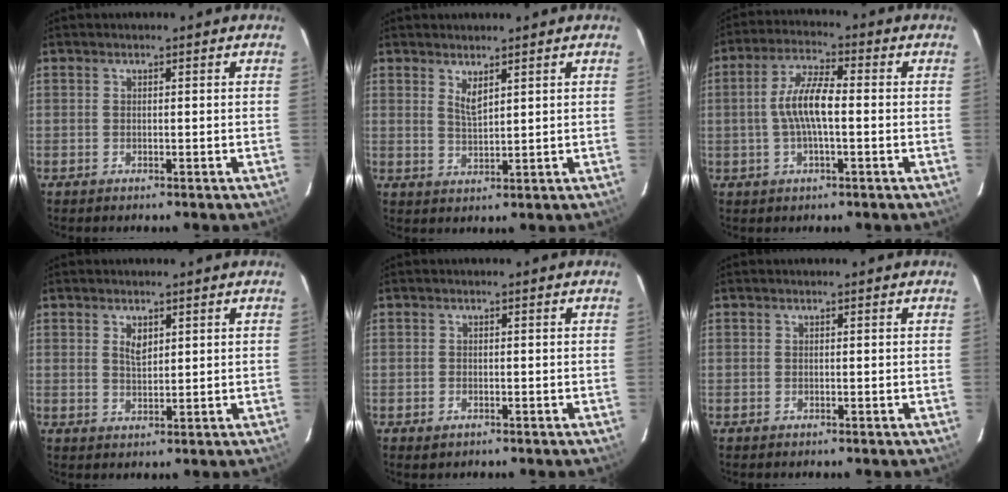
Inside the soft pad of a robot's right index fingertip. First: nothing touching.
{"total": 2.8, "force": [1.9, 0.6, 2.0], "torque": [-0.036, -0.005, 0.032]}
{"total": 8.0, "force": [-0.7, 2.2, 7.6], "torque": [-0.151, 0.012, -0.014]}
{"total": 2.7, "force": [1.2, 1.5, 1.9], "torque": [-0.031, 0.002, 0.023]}
{"total": 1.2, "force": [-0.7, 0.9, 0.4], "torque": [-0.007, -0.004, -0.011]}
{"total": 0.0}